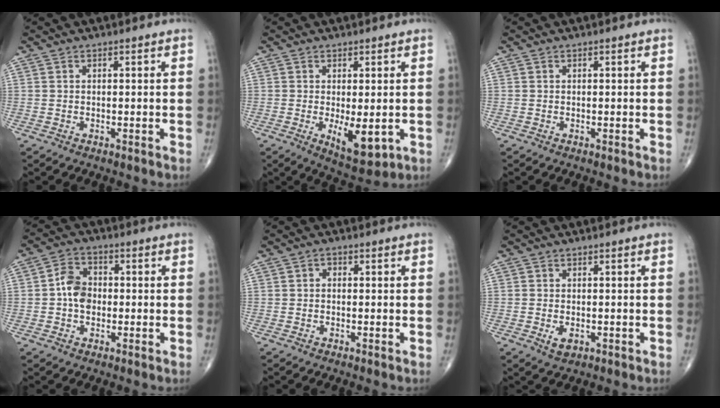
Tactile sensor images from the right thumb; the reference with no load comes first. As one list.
[{"total": 7.4, "force": [-1.4, 3.0, 6.6], "torque": [-0.090, -0.020, -0.010]}, {"total": 0.0}, {"total": 6.2, "force": [-0.5, 4.7, 4.0], "torque": [-0.054, 0.017, -0.019]}, {"total": 1.1, "force": [0.0, 0.9, 0.7], "torque": [-0.003, 0.004, -0.006]}, {"total": 2.6, "force": [-0.8, 1.5, 1.9], "torque": [-0.030, -0.002, -0.011]}]